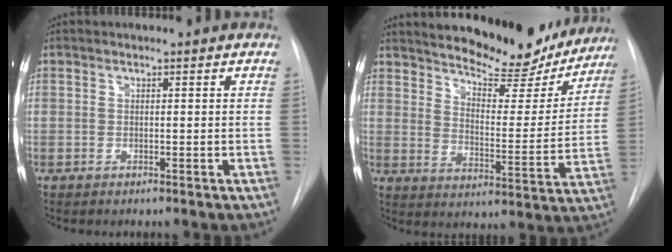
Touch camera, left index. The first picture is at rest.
{"total": 16.9, "force": [15.2, 4.3, 5.8], "torque": [-0.075, -0.035, 0.199]}